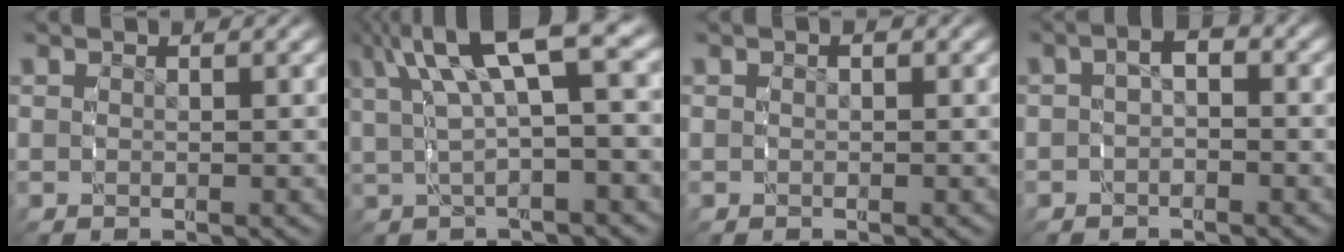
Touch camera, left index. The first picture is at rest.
{"total": 7.7, "force": [2.6, 3.5, 6.3], "torque": [-0.103, 0.024, 0.032]}
{"total": 0.8, "force": [-0.2, 0.7, 0.4], "torque": [-0.009, -0.005, -0.004]}
{"total": 2.7, "force": [-0.3, 2.0, 1.7], "torque": [-0.027, 0.003, -0.012]}